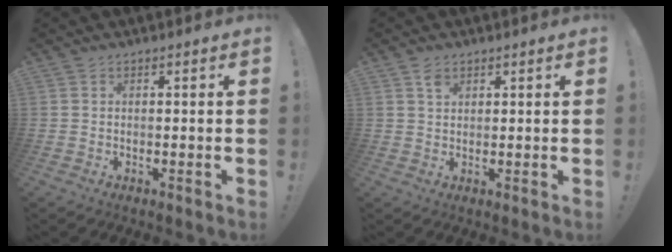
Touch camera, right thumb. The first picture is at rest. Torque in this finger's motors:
{"motor_torque": [0.08, 0.36, 0.03, -0.04, 0.00]}